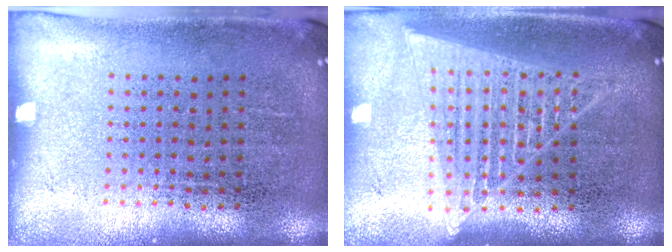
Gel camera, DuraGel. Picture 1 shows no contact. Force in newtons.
{"total": 1.8, "press": 1.6, "slide": 0.8}